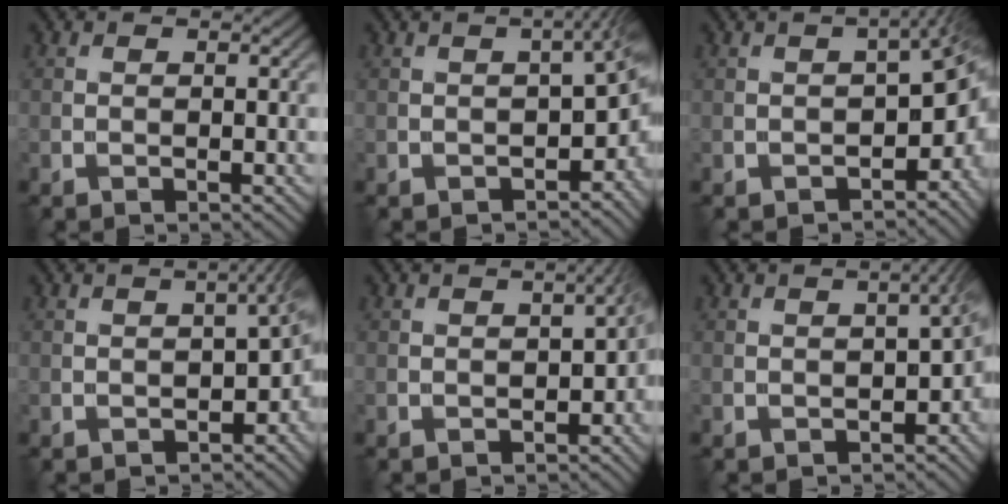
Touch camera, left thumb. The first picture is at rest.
{"total": 5.7, "force": [-2.0, 1.7, 5.1], "torque": [-0.059, -0.010, -0.016]}
{"total": 7.5, "force": [-2.9, 2.8, 6.3], "torque": [-0.081, -0.018, -0.029]}
{"total": 4.6, "force": [-1.4, 1.4, 4.2], "torque": [-0.046, -0.008, -0.008]}
{"total": 2.8, "force": [-1.0, 0.9, 2.5], "torque": [-0.030, -0.007, -0.005]}
{"total": 4.1, "force": [-1.1, 1.3, 3.8], "torque": [-0.041, -0.008, -0.006]}